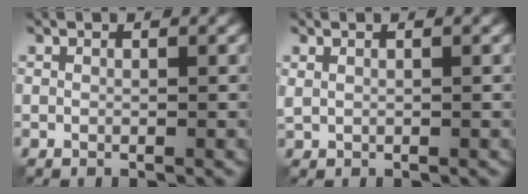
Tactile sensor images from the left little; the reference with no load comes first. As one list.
[{"total": 0.6, "force": [0.4, 0.3, 0.4], "torque": [-0.013, 0.000, 0.012]}]